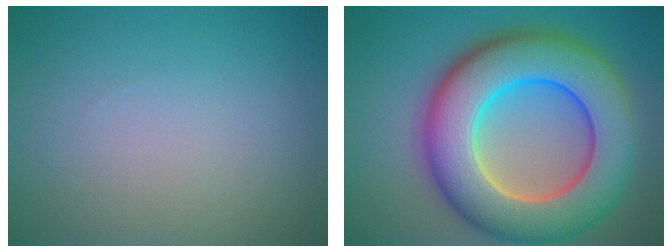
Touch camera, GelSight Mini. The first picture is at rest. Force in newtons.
{"total": 13.6, "press": 13.6, "slide": 0.6}